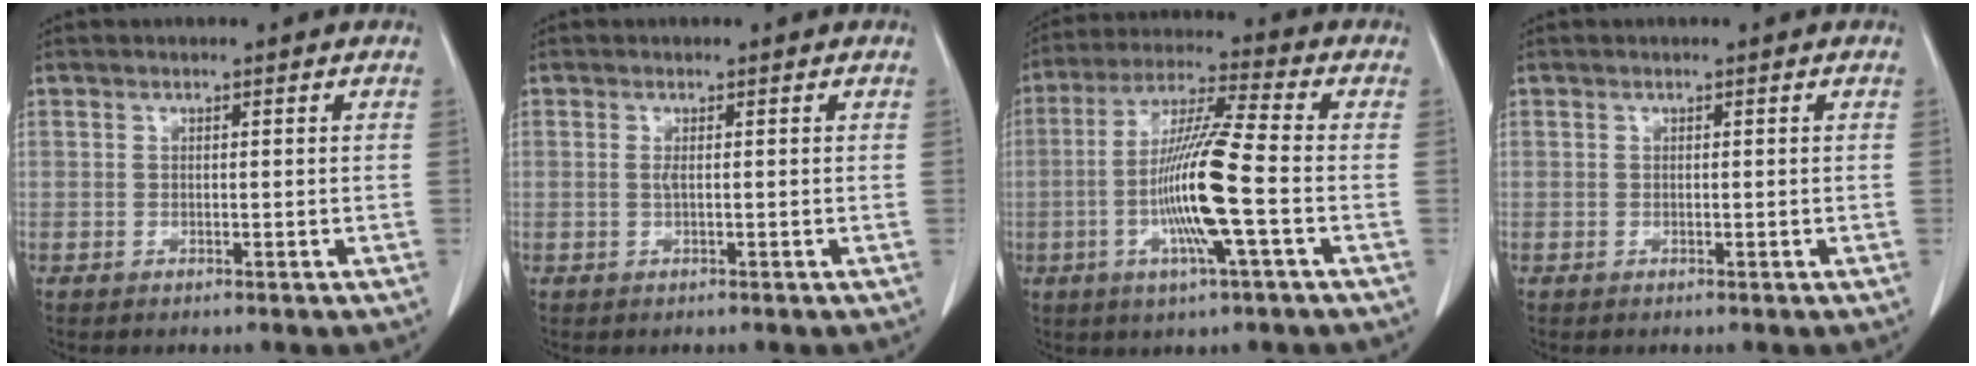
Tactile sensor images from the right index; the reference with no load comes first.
{"total": 0.8, "force": [0.0, 0.0, 0.8], "torque": [-0.023, -0.002, 0.000]}
{"total": 13.0, "force": [-2.8, -0.3, 12.7], "torque": [-0.250, -0.006, -0.061]}
{"total": 0.0}